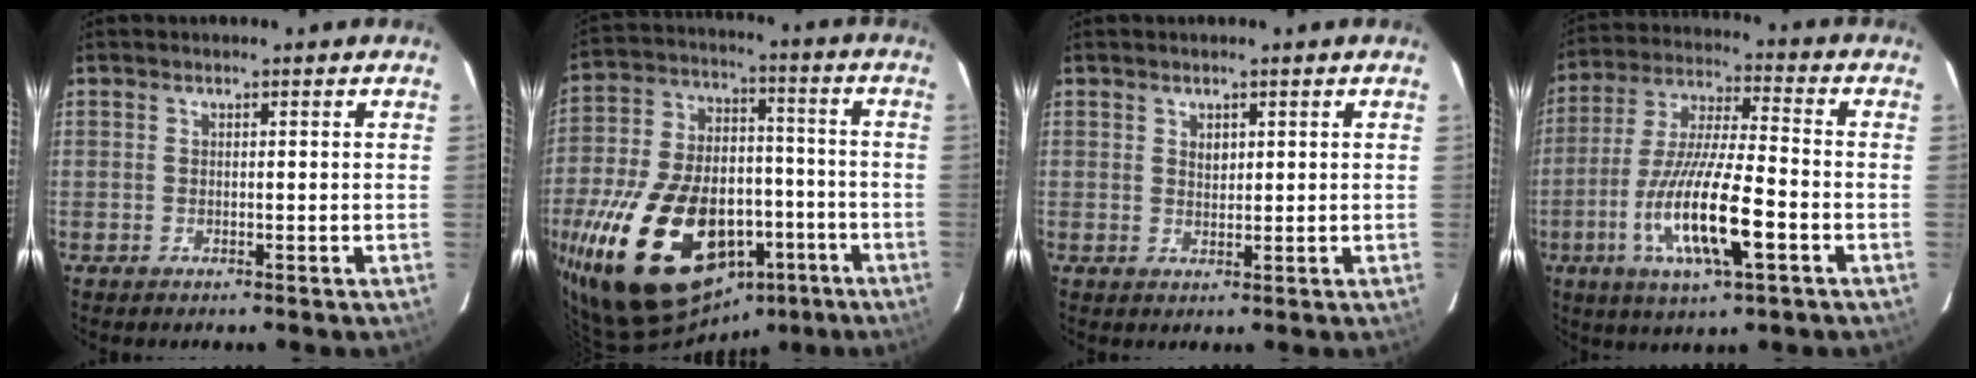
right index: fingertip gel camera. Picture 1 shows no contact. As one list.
[{"total": 32.5, "force": [-14.7, 18.5, 22.3], "torque": [-0.465, -0.004, -0.212]}, {"total": 1.6, "force": [0.7, 1.1, 0.8], "torque": [-0.010, 0.004, 0.013]}, {"total": 16.2, "force": [-5.9, 3.2, 14.8], "torque": [-0.301, -0.018, -0.109]}]